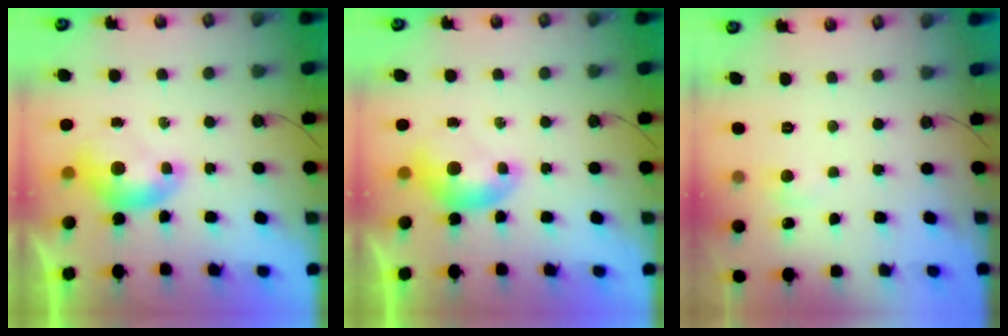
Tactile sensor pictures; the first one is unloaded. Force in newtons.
{"total": 0.0}
{"total": 1.9, "press": 1.8, "slide": 0.4}